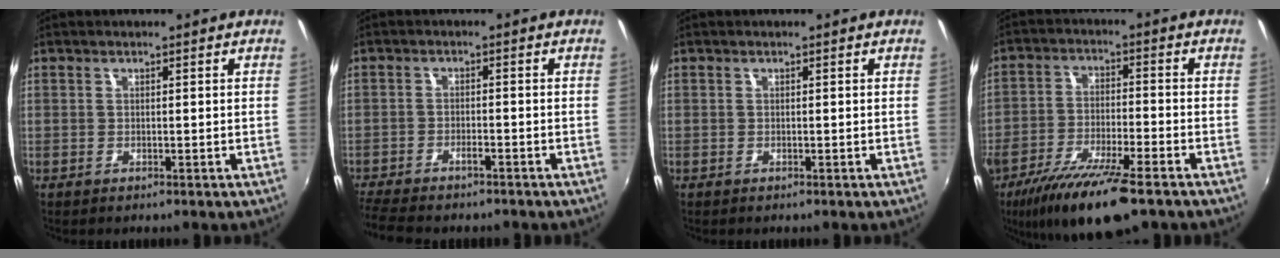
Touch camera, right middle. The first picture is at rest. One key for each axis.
{"total": 8.1, "fx": -7.0, "fy": 1.9, "fz": 3.5, "tx": -0.097, "ty": -0.022, "tz": -0.120}
{"total": 0.0}
{"total": 14.3, "fx": -10.0, "fy": 3.1, "fz": 9.7, "tx": -0.193, "ty": -0.039, "tz": -0.176}